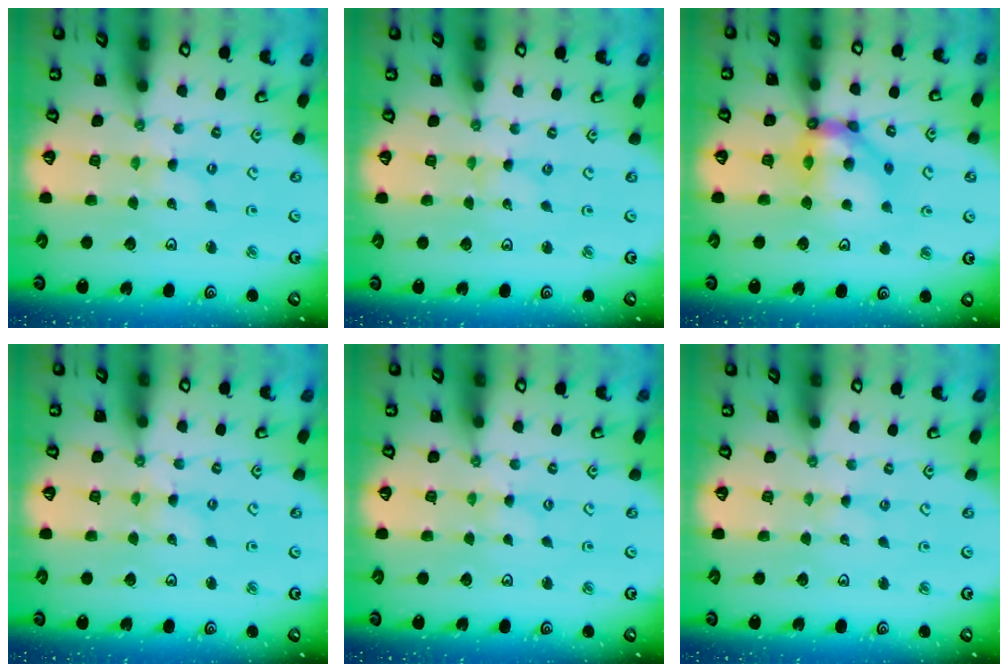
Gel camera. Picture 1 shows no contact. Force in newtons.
{"total": 0.0}
{"total": 11.2, "press": 11.0, "slide": 2.1}
{"total": 1.1, "press": 1.1, "slide": 0.2}
{"total": 0.8, "press": 0.7, "slide": 0.3}
{"total": 0.0}